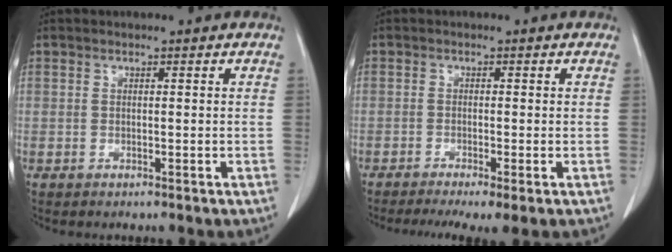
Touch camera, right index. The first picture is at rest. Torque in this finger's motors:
{"motor_torque": [0.76, -0.73, 0.21, 0.04]}